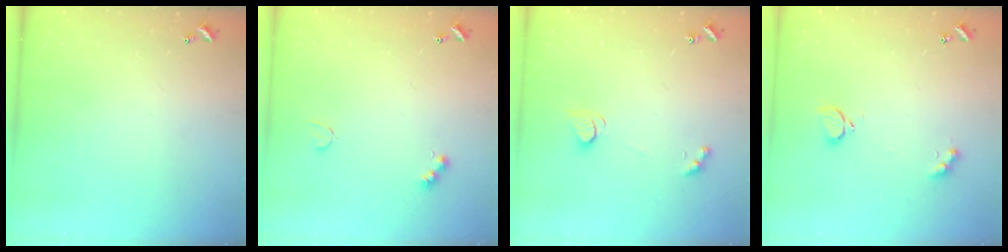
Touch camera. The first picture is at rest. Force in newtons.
{"total": 4.1, "press": 4.1, "slide": 0.6}
{"total": 2.5, "press": 2.4, "slide": 0.3}
{"total": 2.9, "press": 2.9, "slide": 0.6}